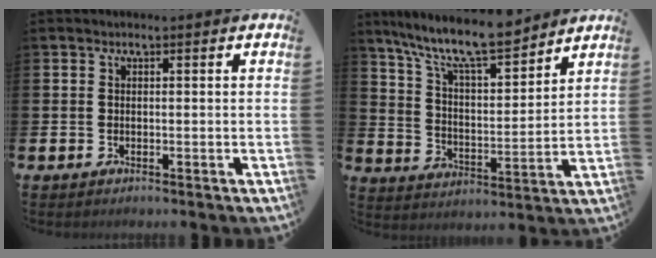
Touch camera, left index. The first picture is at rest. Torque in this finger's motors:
{"motor_torque": [0.42, -0.46, 1.05, 0.21]}